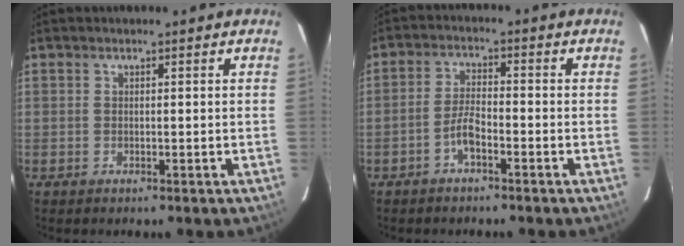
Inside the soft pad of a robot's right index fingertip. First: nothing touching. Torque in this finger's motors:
{"motor_torque": [0.14, 0.04, 0.08, 0.02]}